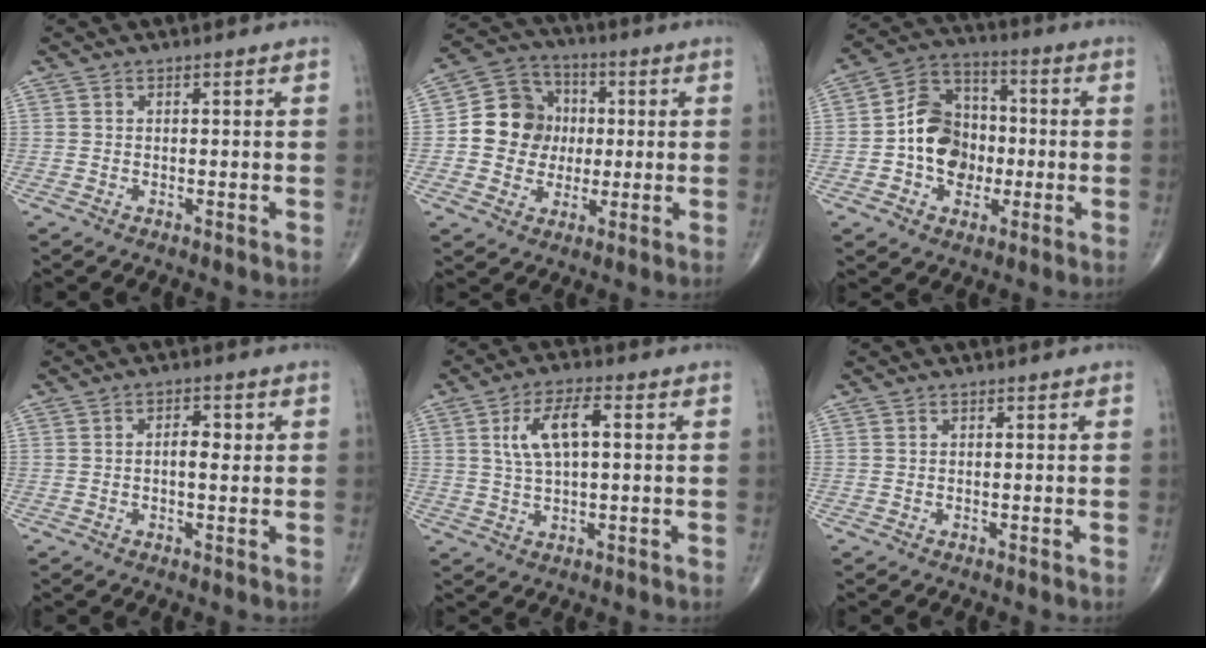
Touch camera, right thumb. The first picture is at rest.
{"total": 12.0, "force": [0.3, 10.8, 5.1], "torque": [-0.050, 0.021, 0.000]}
{"total": 13.1, "force": [-1.6, 10.4, 7.8], "torque": [-0.093, 0.033, -0.035]}
{"total": 3.2, "force": [0.2, 1.6, 2.8], "torque": [-0.038, 0.003, -0.001]}
{"total": 8.0, "force": [1.7, 3.1, 7.2], "torque": [-0.140, 0.011, 0.031]}
{"total": 0.0}